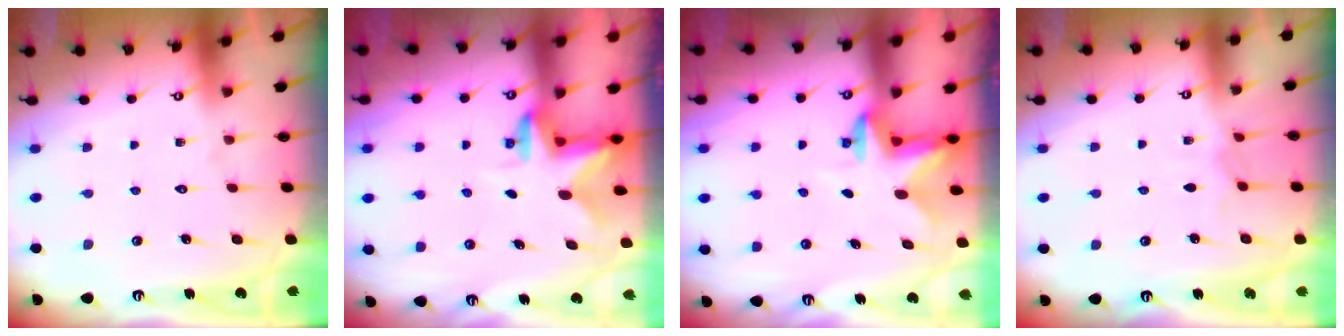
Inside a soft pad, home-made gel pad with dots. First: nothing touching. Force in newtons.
{"total": 2.4, "press": 2.3, "slide": 0.4}
{"total": 3.0, "press": 2.9, "slide": 0.6}
{"total": 4.5, "press": 4.4, "slide": 0.7}